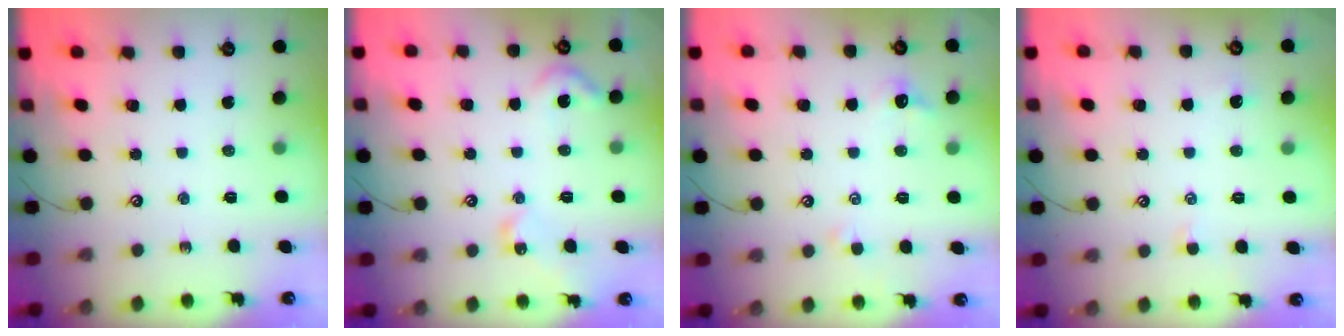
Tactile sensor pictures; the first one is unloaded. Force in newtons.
{"total": 6.2, "press": 6.2, "slide": 0.8}
{"total": 2.5, "press": 2.4, "slide": 0.7}
{"total": 2.7, "press": 2.6, "slide": 0.3}